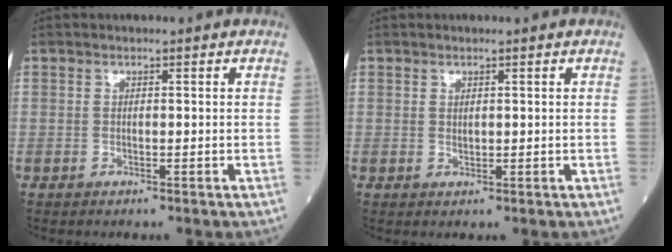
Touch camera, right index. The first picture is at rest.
{"total": 0.7, "force": [0.3, 0.4, 0.5], "torque": [-0.008, -0.004, 0.007]}